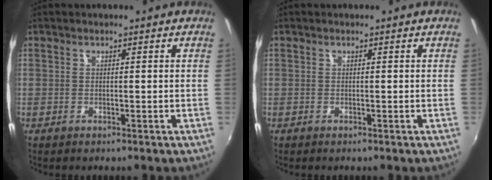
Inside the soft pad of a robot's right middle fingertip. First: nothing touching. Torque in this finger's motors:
{"motor_torque": [0.15, 0.04, 0.02, 0.00]}